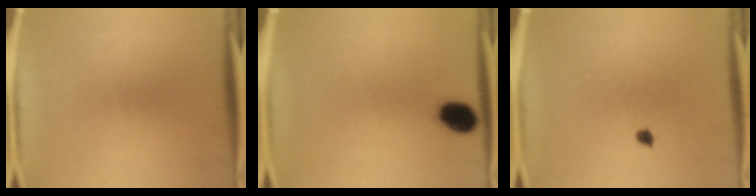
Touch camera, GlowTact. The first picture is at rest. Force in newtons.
{"total": 6.0}
{"total": 1.1}